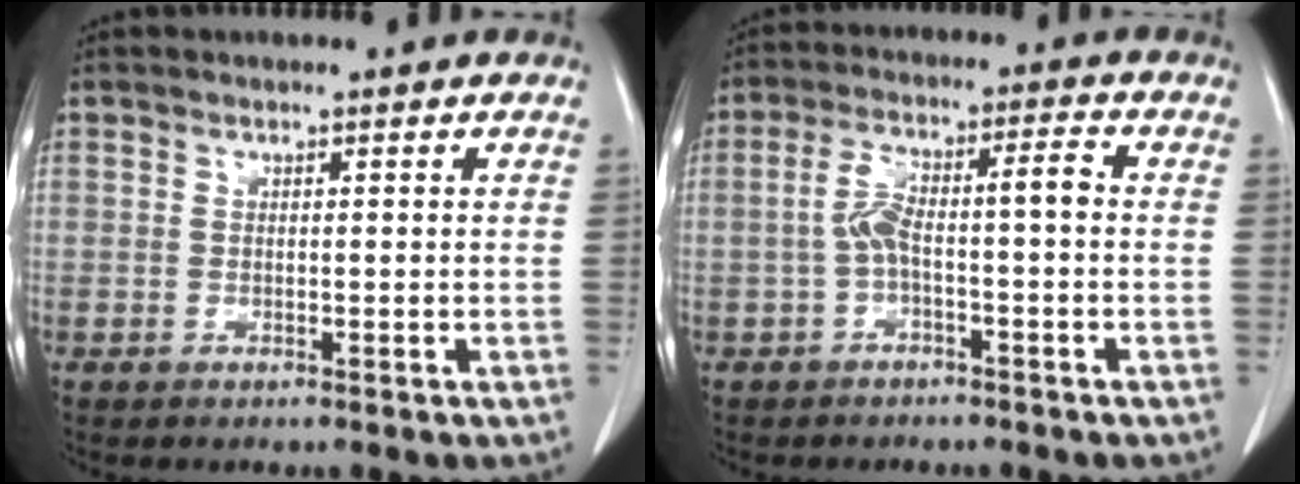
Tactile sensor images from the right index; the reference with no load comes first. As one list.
[{"total": 6.3, "force": [-0.8, 1.2, 6.1], "torque": [-0.117, 0.036, -0.013]}]